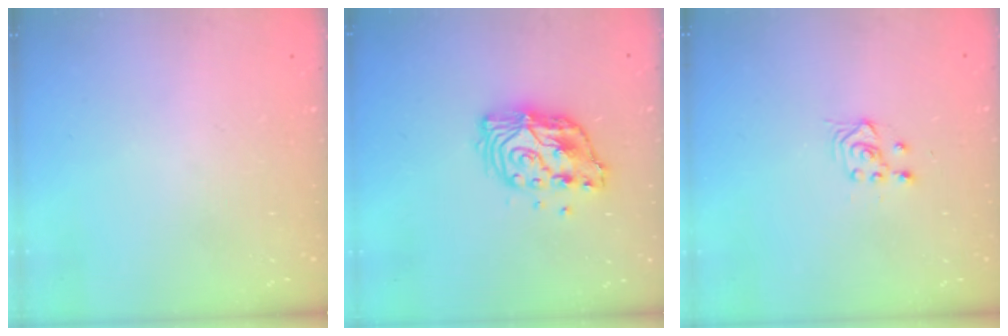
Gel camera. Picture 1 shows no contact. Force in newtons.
{"total": 11.8, "press": 11.7, "slide": 1.0}
{"total": 3.3, "press": 3.0, "slide": 1.4}